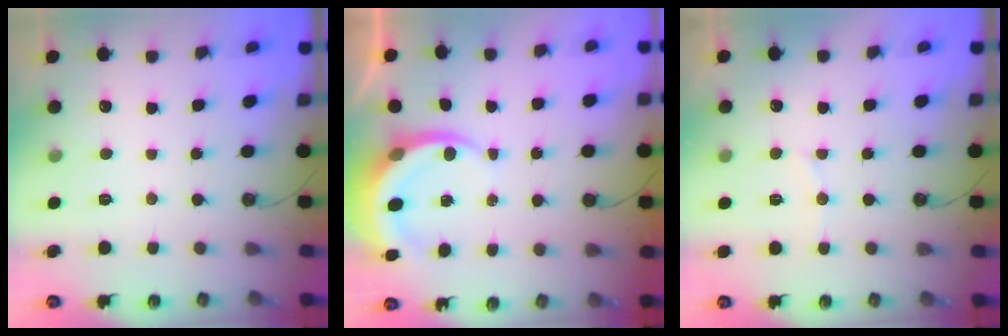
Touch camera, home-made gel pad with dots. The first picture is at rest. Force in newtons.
{"total": 5.5, "press": 5.5, "slide": 0.5}
{"total": 3.8, "press": 3.6, "slide": 1.1}